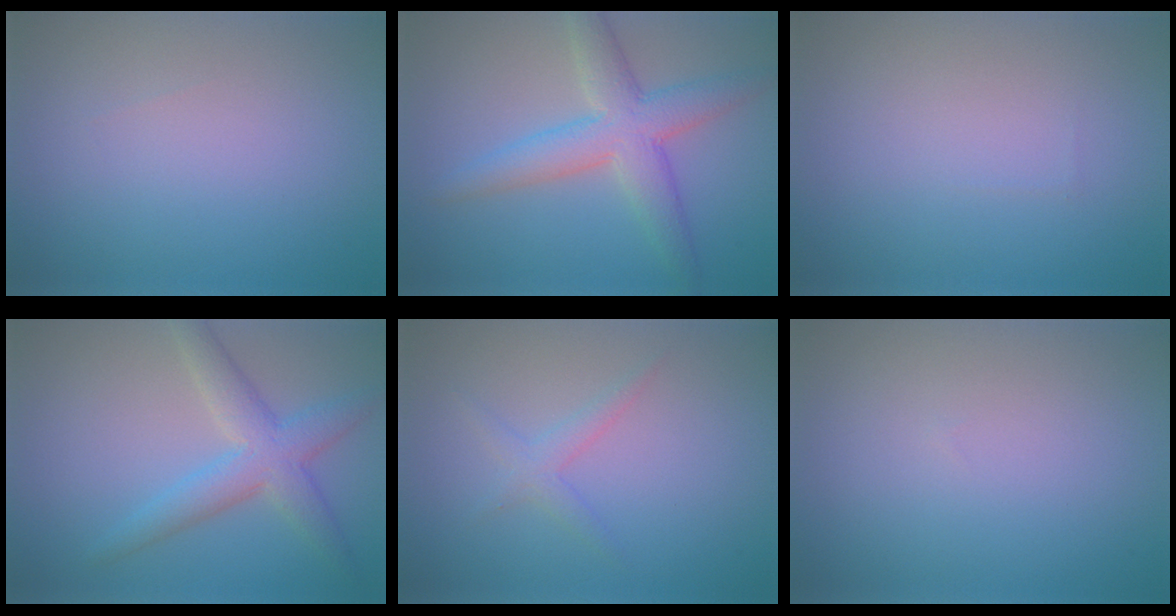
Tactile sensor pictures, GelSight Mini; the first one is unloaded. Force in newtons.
{"total": 5.4, "press": 5.4, "slide": 0.2}
{"total": 0.0}
{"total": 4.4, "press": 4.4, "slide": 0.1}
{"total": 1.6, "press": 1.6, "slide": 0.1}
{"total": 0.0}